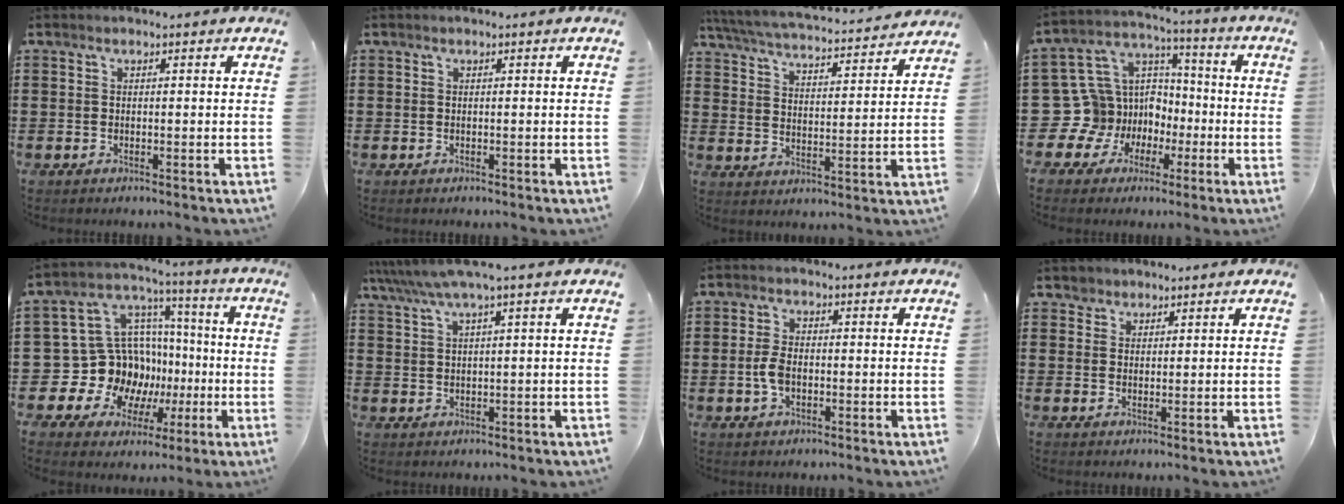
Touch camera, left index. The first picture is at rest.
{"total": 0.0}
{"total": 4.8, "force": [4.5, -0.1, 1.4], "torque": [-0.052, -0.033, 0.072]}
{"total": 13.0, "force": [-3.9, 12.0, 3.1], "torque": [-0.117, -0.003, -0.047]}
{"total": 15.3, "force": [-2.5, 14.1, 5.3], "torque": [-0.149, -0.018, -0.012]}
{"total": 3.9, "force": [2.6, -0.2, 2.9], "torque": [-0.063, -0.003, 0.044]}
{"total": 3.7, "force": [-0.4, 2.0, 3.1], "torque": [-0.079, -0.004, -0.014]}
{"total": 2.0, "force": [1.6, 1.2, -0.2], "torque": [-0.001, 0.005, 0.033]}